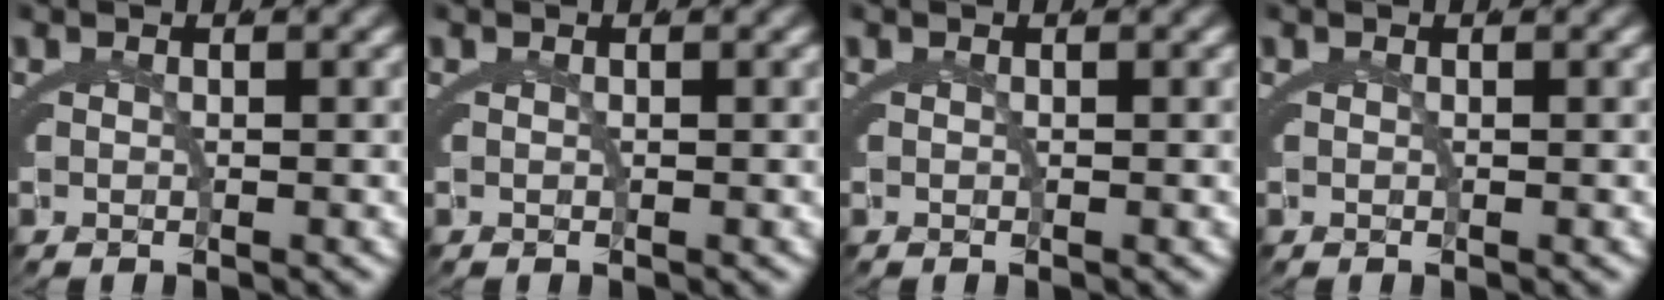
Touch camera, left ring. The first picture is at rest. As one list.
[{"total": 0.0}, {"total": 0.0}, {"total": 0.0}]